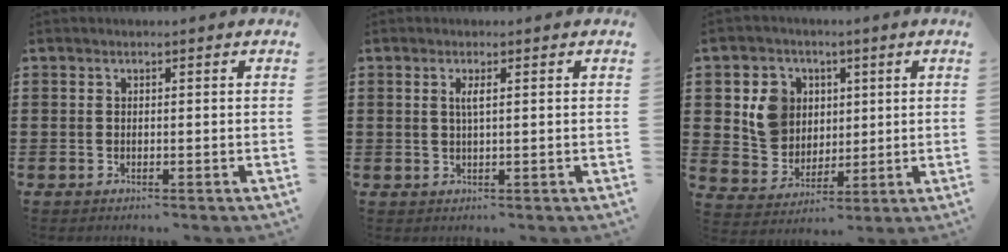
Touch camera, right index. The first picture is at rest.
{"total": 1.7, "force": [0.3, 0.0, 1.6], "torque": [-0.033, -0.001, 0.004]}
{"total": 8.0, "force": [2.2, 7.2, 2.5], "torque": [-0.073, 0.020, 0.043]}